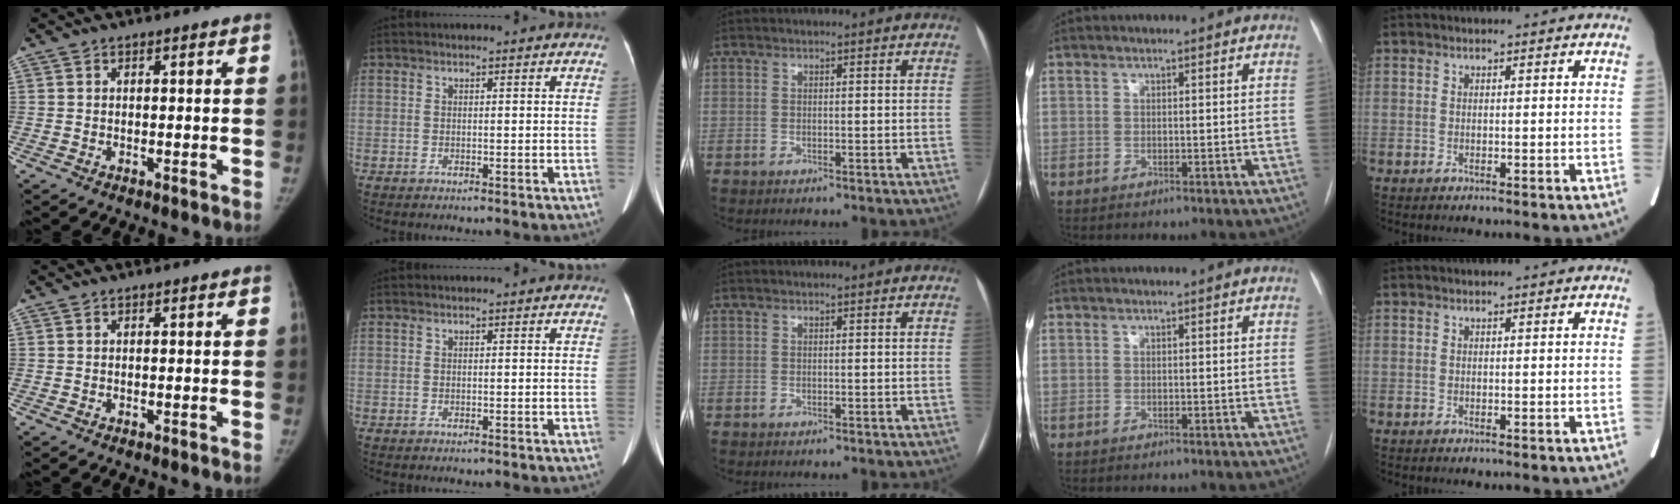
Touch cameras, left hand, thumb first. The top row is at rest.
{}